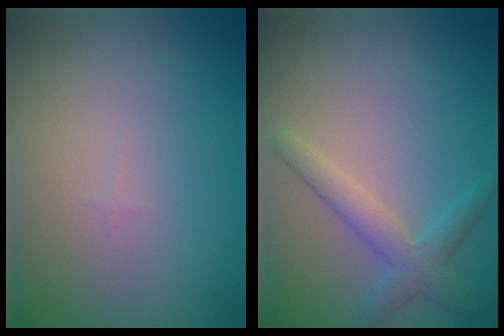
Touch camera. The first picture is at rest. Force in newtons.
{"total": 2.7, "press": 2.7, "slide": 0.1}